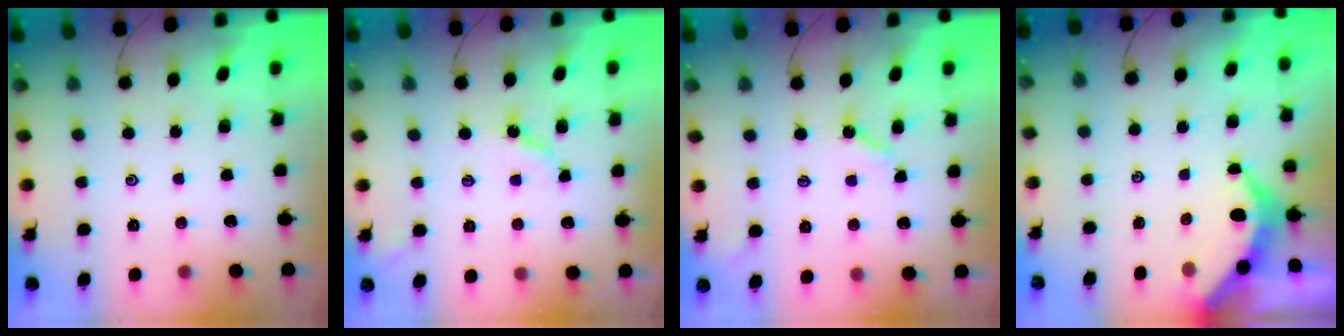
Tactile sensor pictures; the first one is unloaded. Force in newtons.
{"total": 4.3, "press": 4.2, "slide": 0.6}
{"total": 3.8, "press": 3.8, "slide": 0.3}
{"total": 3.8, "press": 3.8, "slide": 0.4}